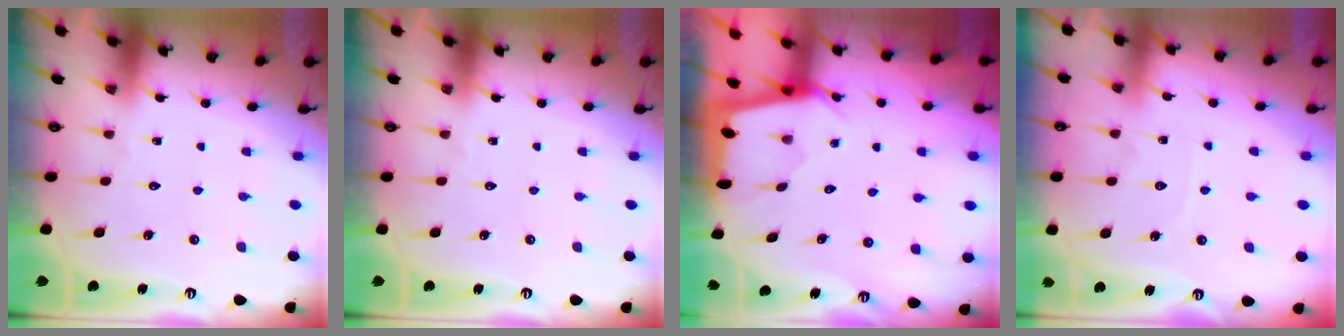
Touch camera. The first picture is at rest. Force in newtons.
{"total": 0.0}
{"total": 2.3, "press": 2.3, "slide": 0.3}
{"total": 3.8, "press": 3.8, "slide": 0.4}